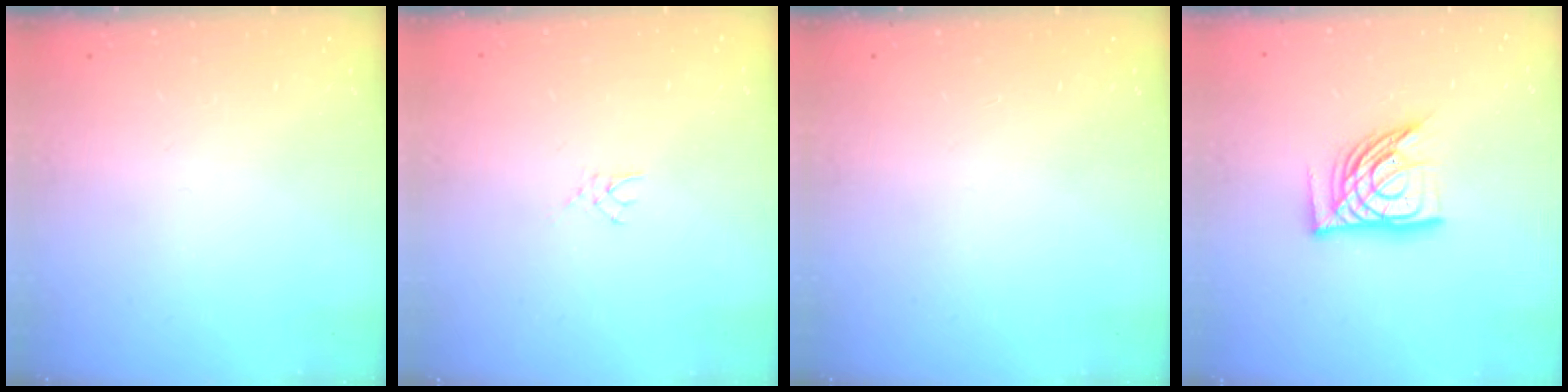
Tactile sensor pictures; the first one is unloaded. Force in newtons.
{"total": 2.1, "press": 2.1, "slide": 0.3}
{"total": 0.0}
{"total": 12.7, "press": 12.6, "slide": 1.5}